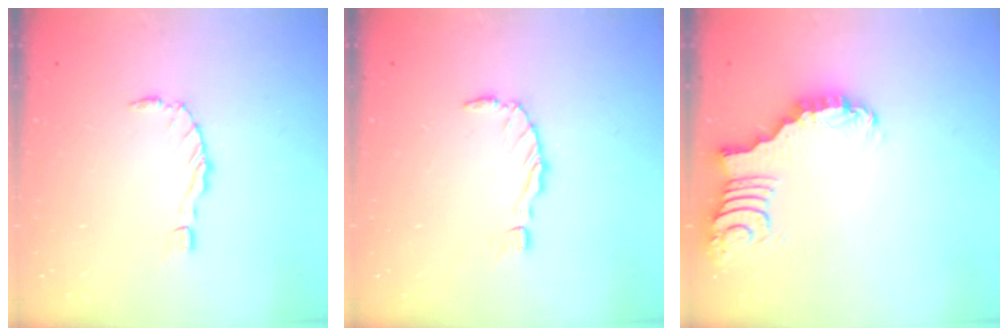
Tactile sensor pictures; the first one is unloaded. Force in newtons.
{"total": 0.0}
{"total": 3.2, "press": 3.2, "slide": 0.2}